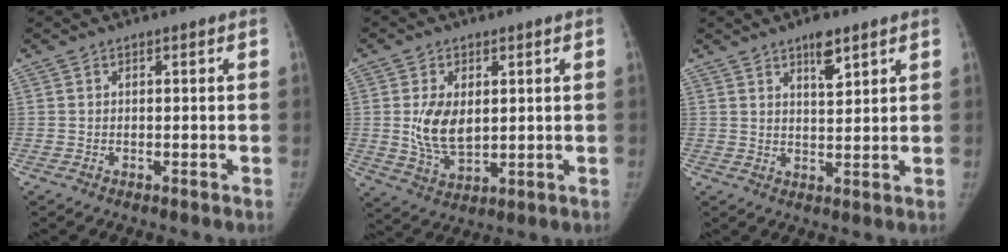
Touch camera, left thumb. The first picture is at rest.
{"total": 8.7, "force": [1.2, 5.2, 6.9], "torque": [-0.118, -0.015, 0.035]}
{"total": 5.0, "force": [3.3, 1.6, 3.5], "torque": [-0.045, -0.022, 0.054]}